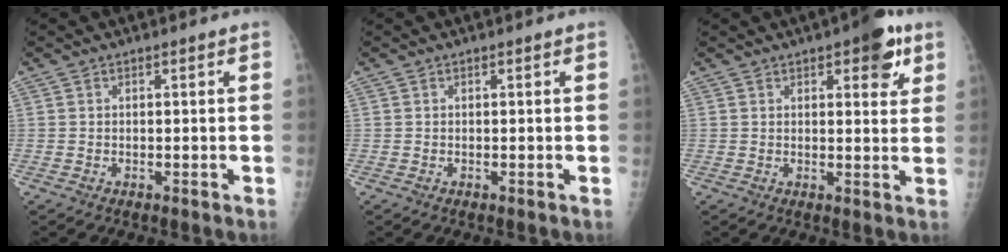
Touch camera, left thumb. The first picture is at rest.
{"total": 0.0}
{"total": 7.5, "force": [3.8, 3.0, 5.7], "torque": [-0.049, -0.012, 0.042]}